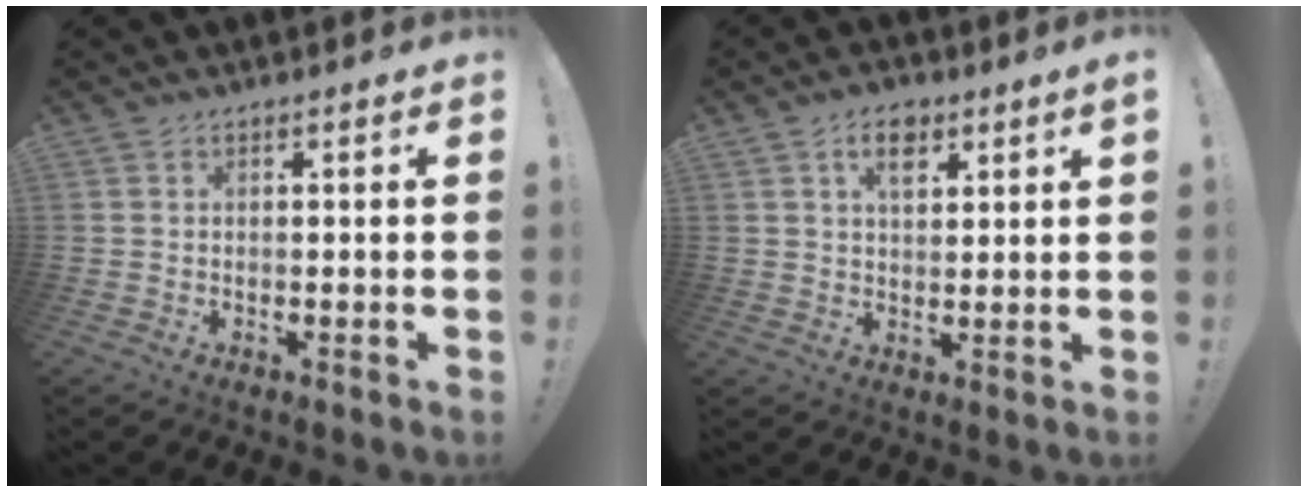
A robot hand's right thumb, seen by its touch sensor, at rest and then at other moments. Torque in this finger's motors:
{"motor_torque": [0.00, 0.00, 0.05, 0.04, 0.00]}